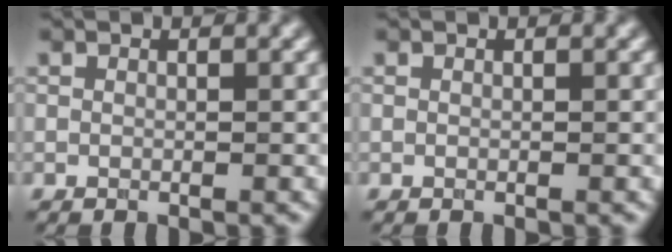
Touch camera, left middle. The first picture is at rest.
{"total": 0.0}